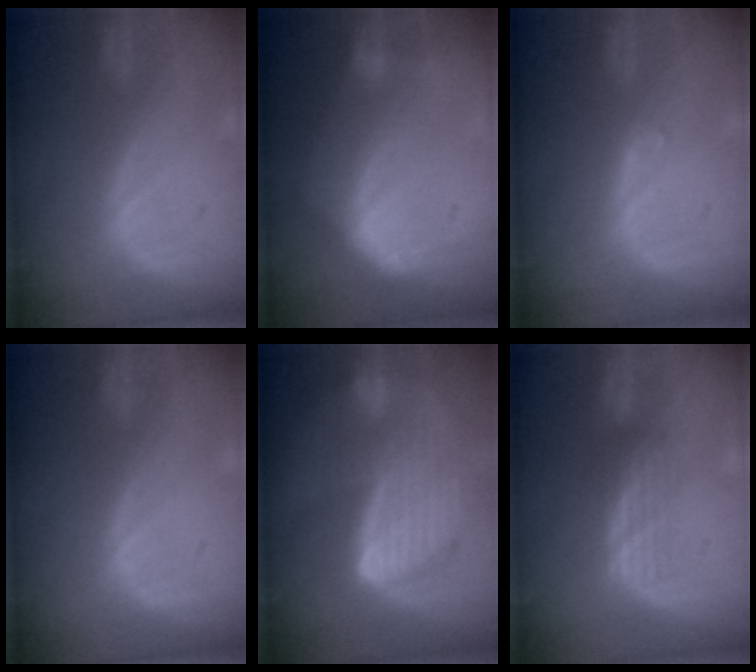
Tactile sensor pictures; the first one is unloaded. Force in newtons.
{"total": 7.5, "press": 6.3, "slide": 4.0}
{"total": 1.1, "press": 0.8, "slide": 0.7}
{"total": 0.0}
{"total": 9.1, "press": 8.0, "slide": 4.5}
{"total": 3.0, "press": 2.5, "slide": 1.7}